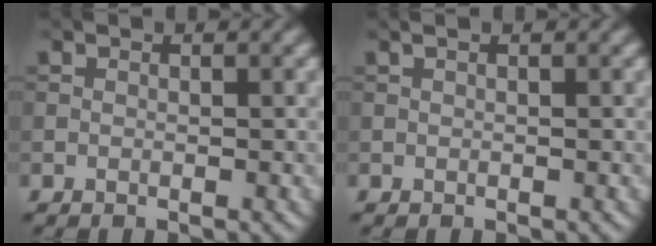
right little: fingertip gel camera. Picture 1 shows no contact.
{"total": 0.6, "force": [0.3, 0.2, 0.4], "torque": [-0.011, 0.002, 0.003]}